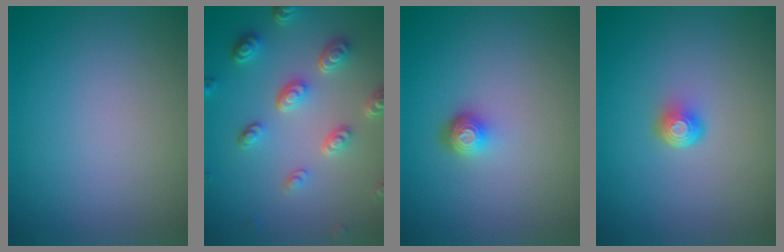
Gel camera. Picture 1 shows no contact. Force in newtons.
{"total": 5.2, "press": 3.9, "slide": 3.5}
{"total": 1.7, "press": 1.3, "slide": 1.2}
{"total": 2.0, "press": 1.3, "slide": 1.6}